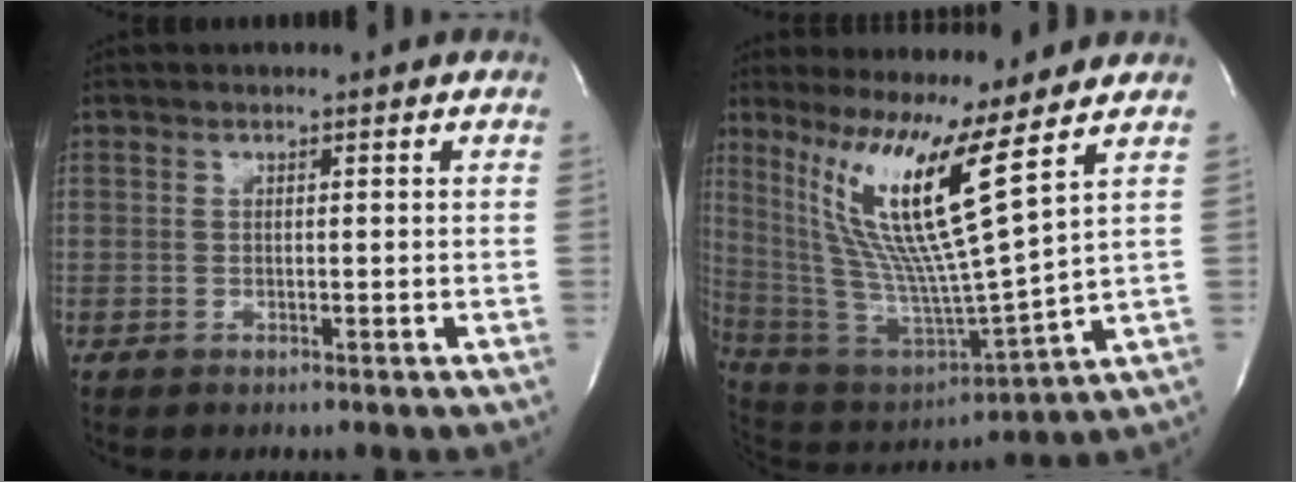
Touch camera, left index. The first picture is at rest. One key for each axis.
{"total": 16.9, "fx": 8.6, "fy": -1.9, "fz": 14.4, "tx": -0.284, "ty": -0.027, "tz": 0.156}